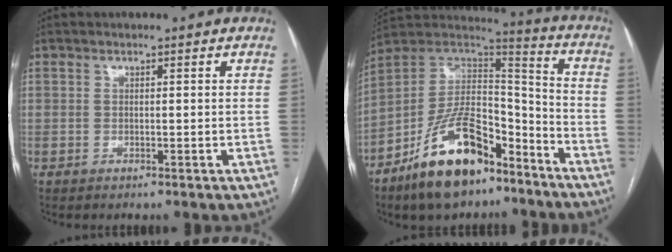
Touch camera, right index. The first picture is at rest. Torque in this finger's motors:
{"motor_torque": [0.34, -0.32, -0.04, -0.10]}